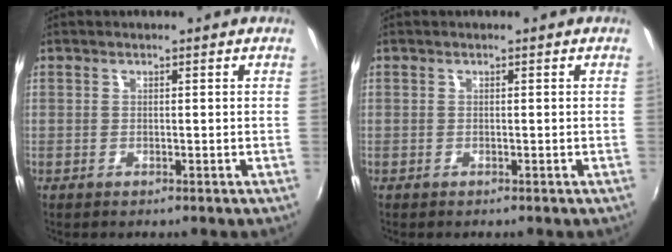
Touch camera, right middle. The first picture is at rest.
{"total": 0.0}